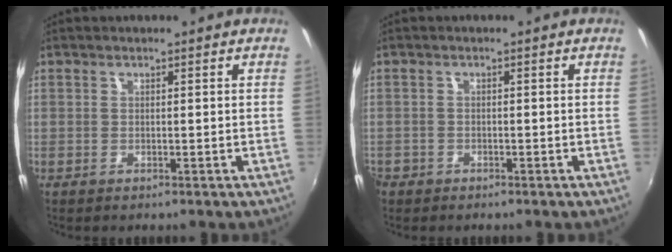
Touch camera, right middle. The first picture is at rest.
{"total": 2.1, "force": [-1.5, 1.5, 0.3], "torque": [-0.014, -0.003, -0.027]}